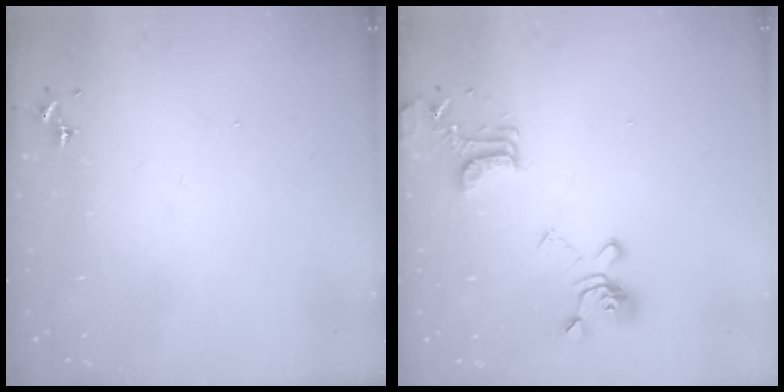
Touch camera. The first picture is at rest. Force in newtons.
{"total": 17.3, "press": 17.2, "slide": 1.8}